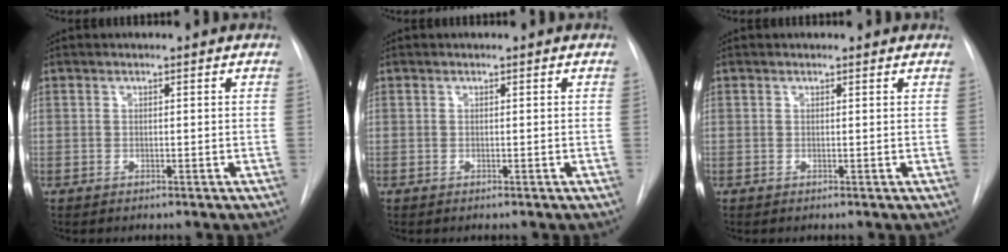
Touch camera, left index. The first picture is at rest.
{"total": 0.0}
{"total": 0.8, "force": [0.8, 0.3, 0.0], "torque": [-0.006, 0.001, 0.006]}